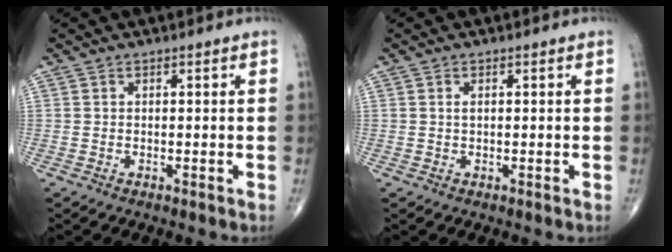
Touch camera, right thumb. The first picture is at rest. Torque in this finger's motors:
{"motor_torque": [-0.49, -0.21, -0.07, -0.08, 0.03]}